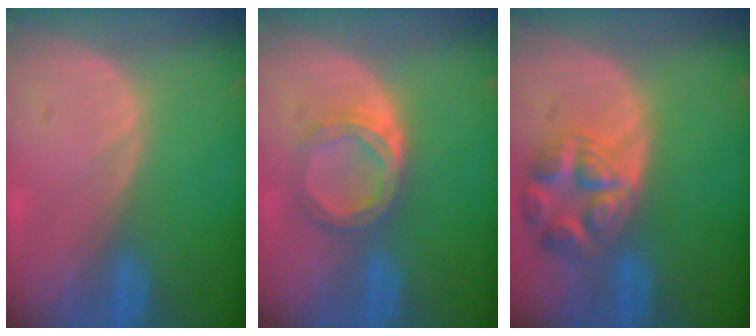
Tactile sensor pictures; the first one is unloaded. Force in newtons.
{"total": 5.0, "press": 4.7, "slide": 1.6}
{"total": 7.9, "press": 7.0, "slide": 3.6}